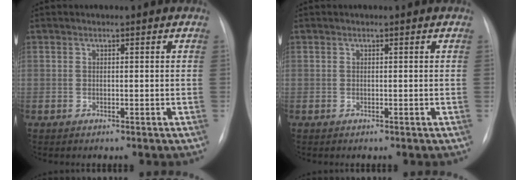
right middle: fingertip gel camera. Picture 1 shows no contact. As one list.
[{"total": 0.0}]